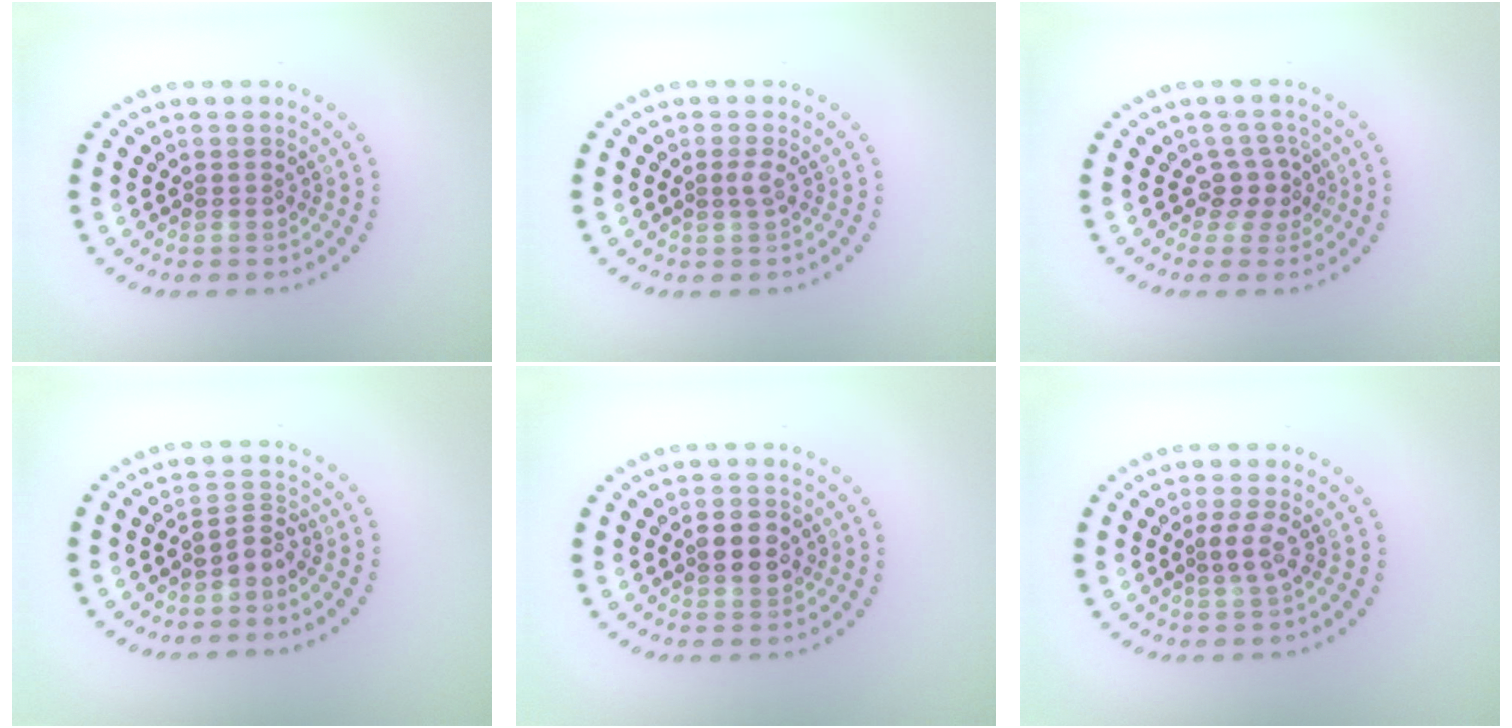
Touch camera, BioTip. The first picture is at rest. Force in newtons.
{"total": 1.0, "press": 0.8, "slide": 0.7}
{"total": 2.0, "press": 1.6, "slide": 1.3}
{"total": 2.2, "press": 1.5, "slide": 1.6}
{"total": 2.8, "press": 2.8, "slide": 0.1}
{"total": 1.7, "press": 1.3, "slide": 1.2}